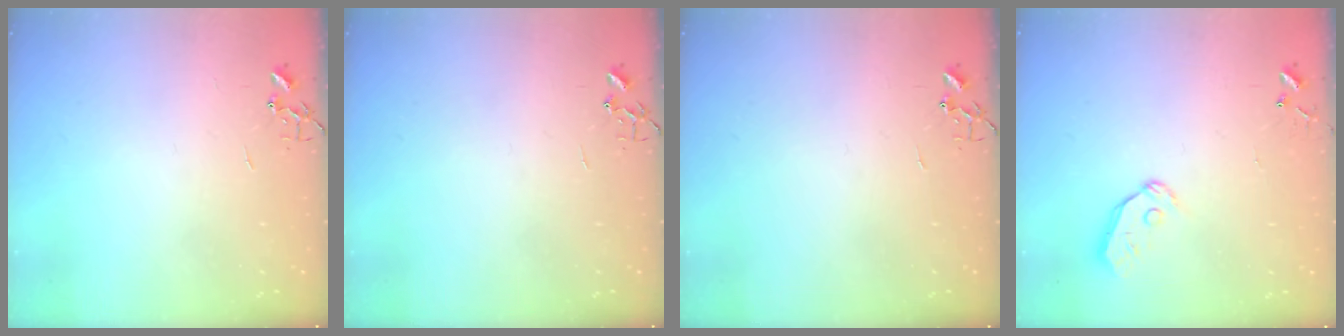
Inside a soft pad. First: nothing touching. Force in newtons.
{"total": 0.0}
{"total": 0.0}
{"total": 4.4, "press": 4.4, "slide": 0.5}